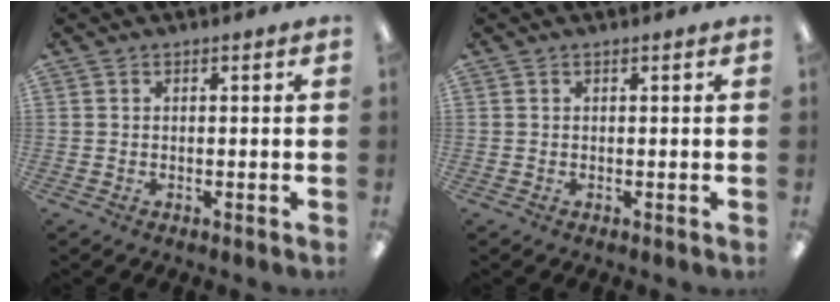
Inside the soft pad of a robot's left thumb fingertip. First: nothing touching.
{"total": 0.0}